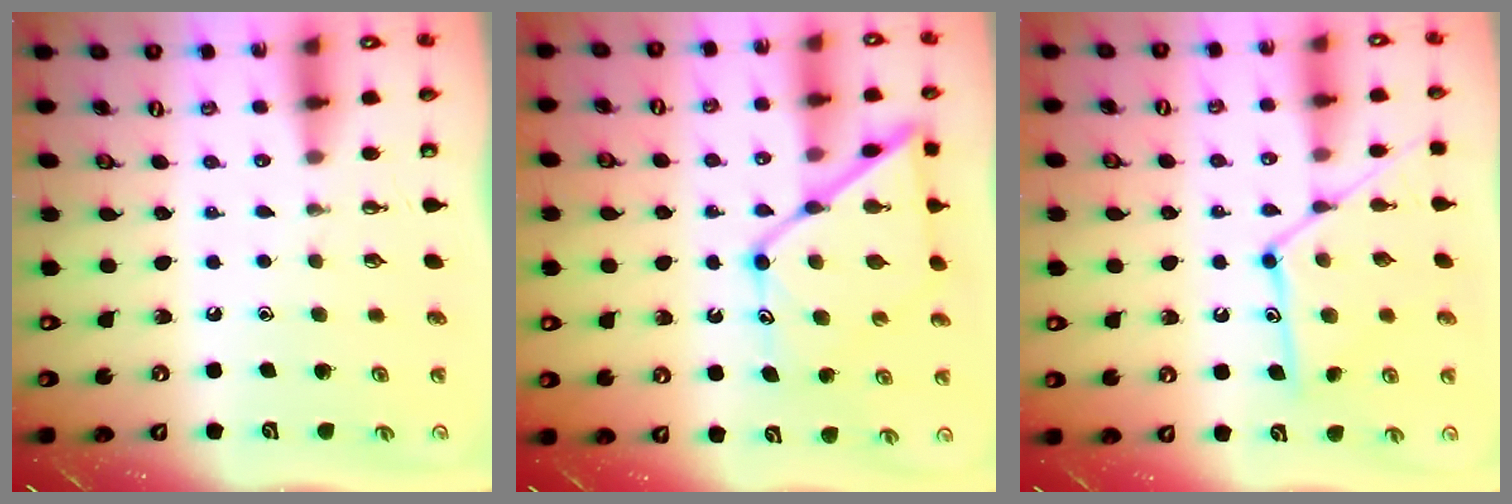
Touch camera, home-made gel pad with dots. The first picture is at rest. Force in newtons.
{"total": 16.0, "press": 15.9, "slide": 1.4}
{"total": 12.9, "press": 12.8, "slide": 0.6}